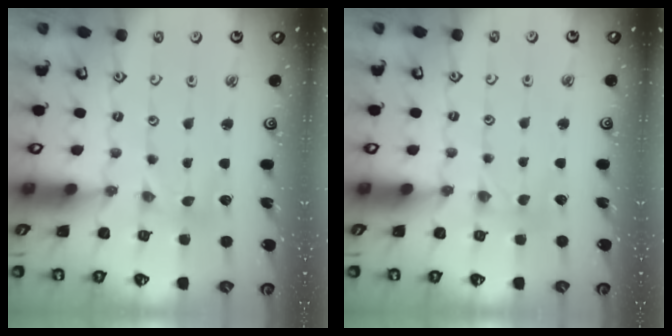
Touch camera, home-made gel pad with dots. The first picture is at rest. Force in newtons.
{"total": 0.0}